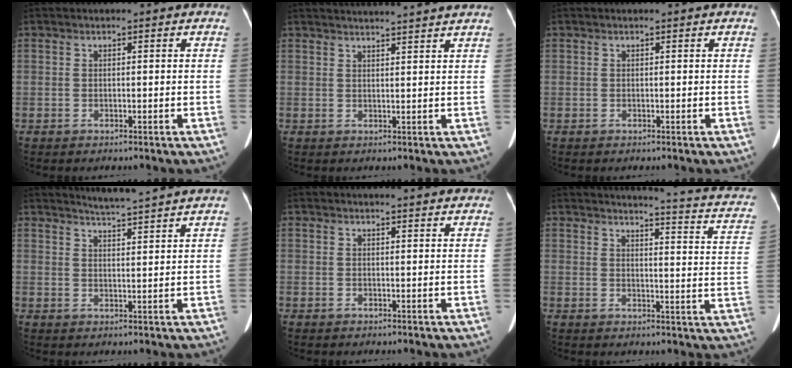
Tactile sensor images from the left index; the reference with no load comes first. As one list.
[{"total": 10.2, "force": [9.6, -1.3, 3.1], "torque": [-0.043, 0.006, 0.113]}, {"total": 0.0}, {"total": 8.5, "force": [7.9, -1.1, 2.7], "torque": [-0.052, 0.006, 0.106]}, {"total": 7.8, "force": [7.3, 0.8, 2.6], "torque": [-0.032, 0.012, 0.071]}, {"total": 12.2, "force": [10.0, 1.2, 7.0], "torque": [-0.094, -0.043, 0.087]}]